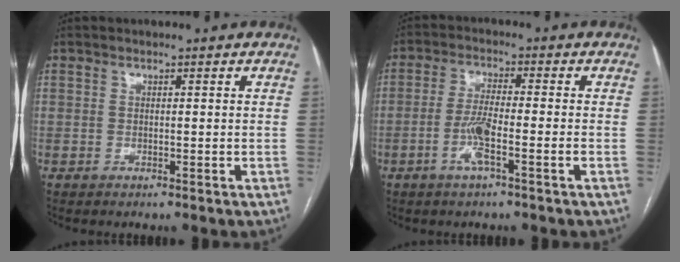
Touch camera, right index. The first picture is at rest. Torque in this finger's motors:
{"motor_torque": [0.28, 0.16, 0.07, 0.09]}